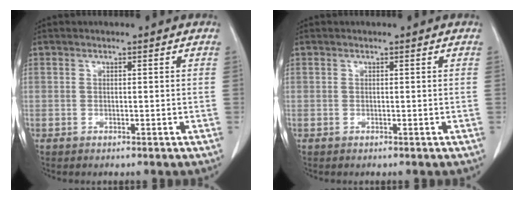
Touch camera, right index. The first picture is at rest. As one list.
[{"total": 0.0}]